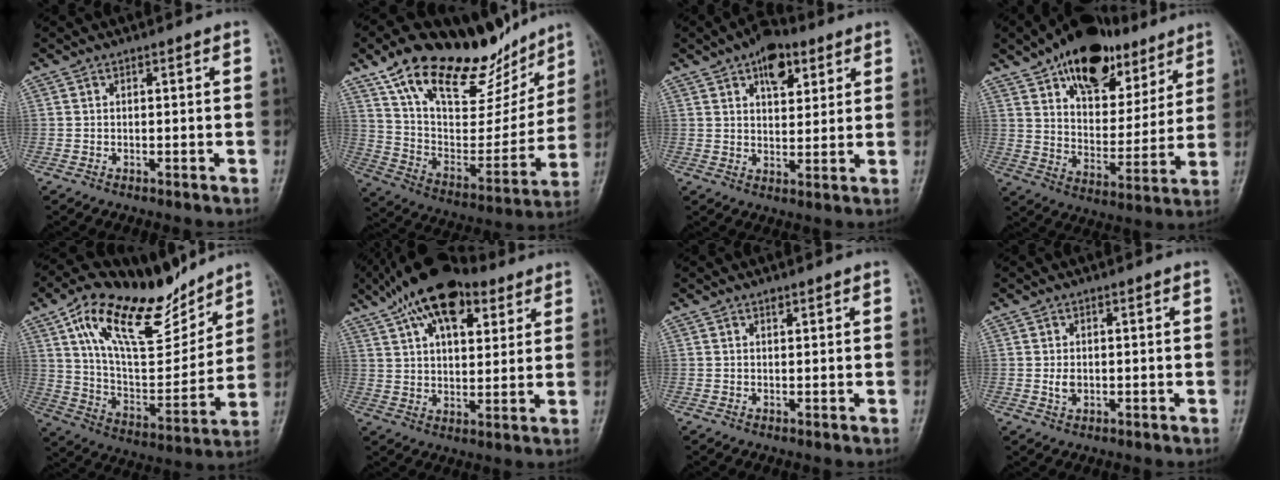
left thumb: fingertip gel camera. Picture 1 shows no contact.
{"total": 27.8, "force": [19.4, 12.2, 15.7], "torque": [-0.204, -0.053, 0.323]}
{"total": 8.9, "force": [4.7, 4.9, 5.7], "torque": [-0.056, -0.017, 0.066]}
{"total": 21.9, "force": [13.4, 11.8, 12.7], "torque": [-0.146, -0.046, 0.217]}
{"total": 23.2, "force": [15.1, 9.5, 14.9], "torque": [-0.201, -0.054, 0.268]}
{"total": 16.5, "force": [9.6, 8.2, 10.6], "torque": [-0.154, -0.012, 0.158]}
{"total": 0.9, "force": [0.7, 0.5, 0.4], "torque": [-0.004, -0.005, 0.010]}
{"total": 2.3, "force": [0.0, 1.6, 1.6], "torque": [-0.023, -0.002, 0.004]}